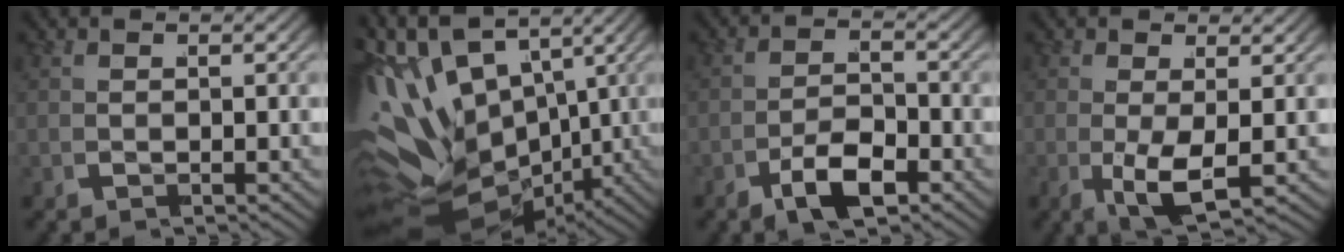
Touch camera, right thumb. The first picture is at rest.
{"total": 17.4, "force": [-1.1, 12.2, 12.4], "torque": [-0.243, -0.045, -0.004]}
{"total": 3.9, "force": [-2.7, 1.8, 2.2], "torque": [-0.031, -0.010, -0.051]}
{"total": 3.6, "force": [-0.8, 1.8, 3.0], "torque": [-0.063, -0.028, -0.009]}